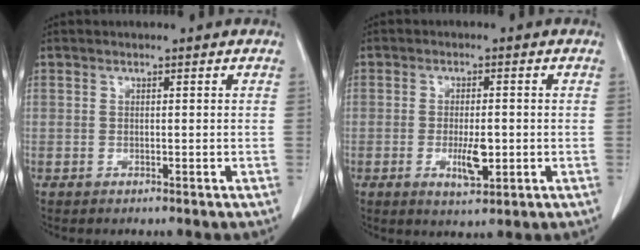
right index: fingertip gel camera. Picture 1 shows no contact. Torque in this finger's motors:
{"motor_torque": [0.22, -0.02, 0.00, 0.05]}